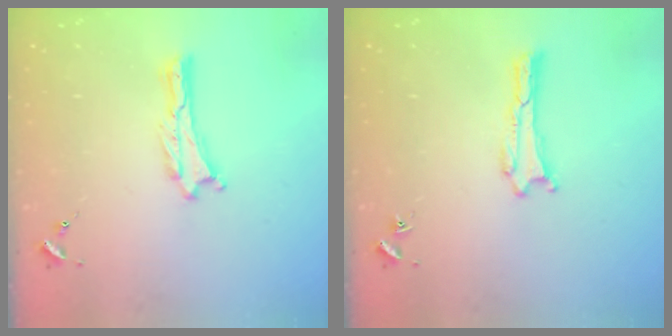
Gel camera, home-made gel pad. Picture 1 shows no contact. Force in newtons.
{"total": 0.0}